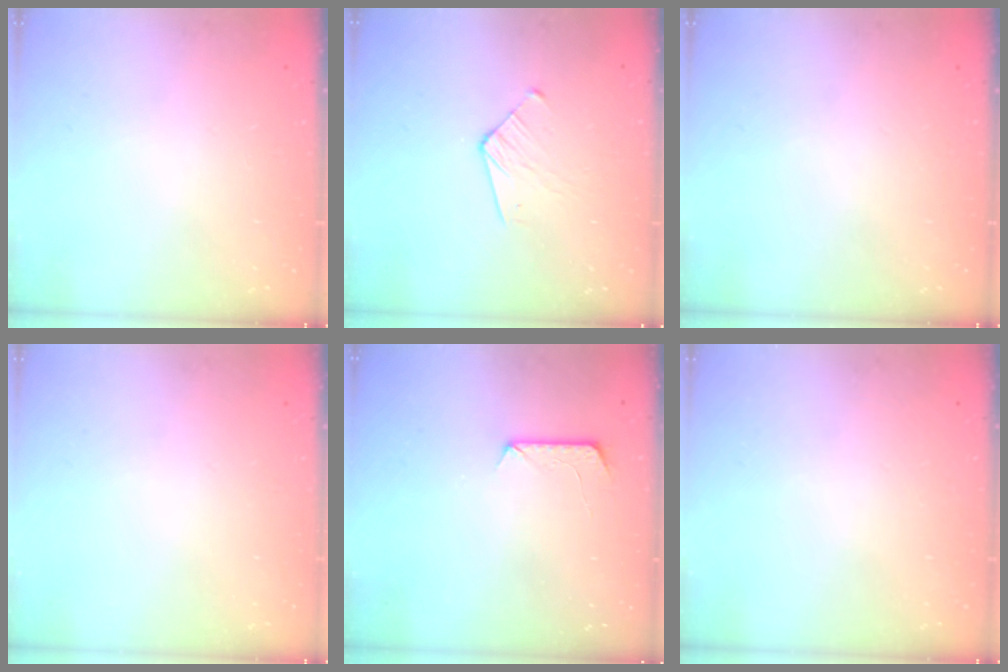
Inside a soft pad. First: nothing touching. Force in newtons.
{"total": 5.7, "press": 5.7, "slide": 0.4}
{"total": 0.0}
{"total": 0.0}
{"total": 8.1, "press": 8.0, "slide": 0.7}
{"total": 0.0}